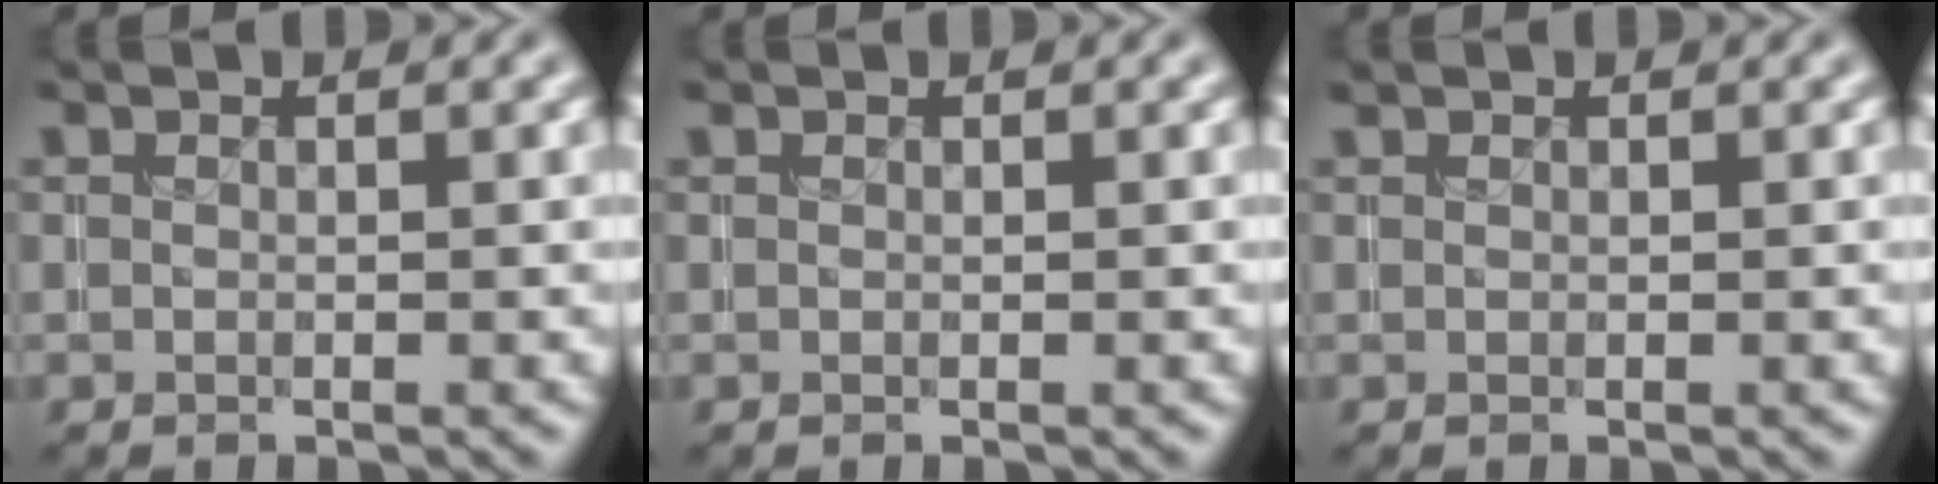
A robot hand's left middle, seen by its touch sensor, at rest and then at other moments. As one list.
[{"total": 0.0}, {"total": 0.0}]